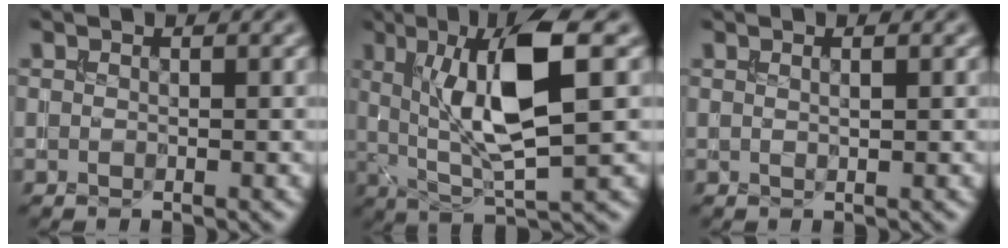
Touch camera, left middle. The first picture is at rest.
{"total": 9.3, "force": [2.0, 2.4, 8.7], "torque": [-0.157, -0.004, 0.039]}
{"total": 1.0, "force": [0.5, 0.3, 0.8], "torque": [-0.007, -0.004, 0.005]}